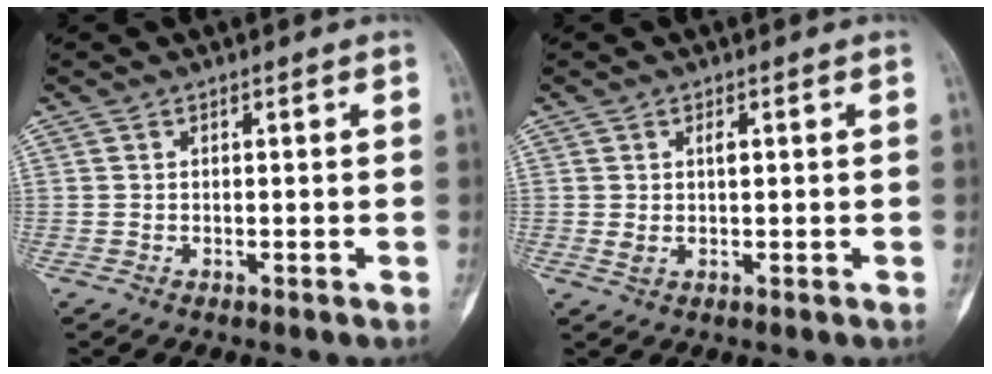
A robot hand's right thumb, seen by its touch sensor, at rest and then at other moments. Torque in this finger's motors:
{"motor_torque": [0.33, 0.24, 0.44, 0.25, 0.05]}